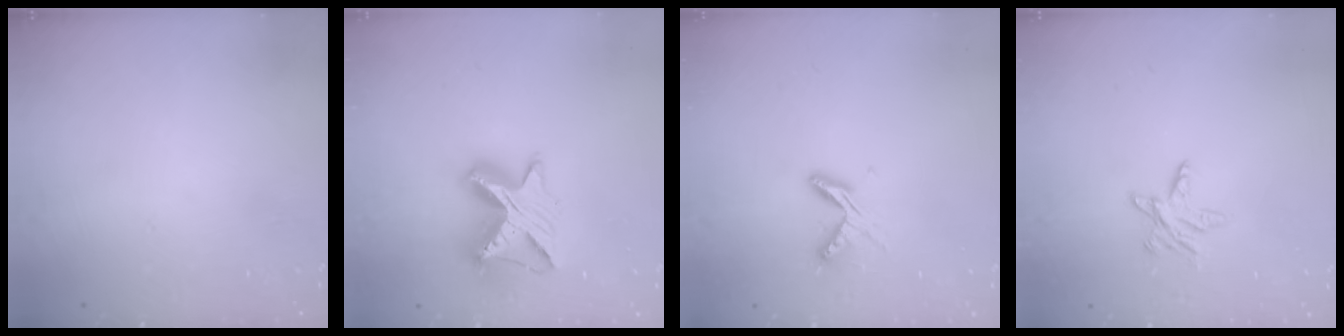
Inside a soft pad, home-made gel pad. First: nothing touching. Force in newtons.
{"total": 9.9, "press": 9.9, "slide": 1.0}
{"total": 5.7, "press": 5.7, "slide": 0.6}
{"total": 5.2, "press": 5.2, "slide": 0.6}